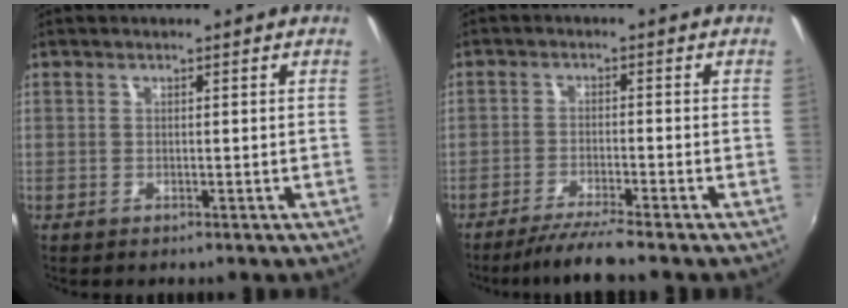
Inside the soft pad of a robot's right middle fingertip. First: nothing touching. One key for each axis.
{"total": 5.8, "fx": -5.1, "fy": -0.9, "fz": 2.7, "tx": -0.067, "ty": -0.011, "tz": -0.090}